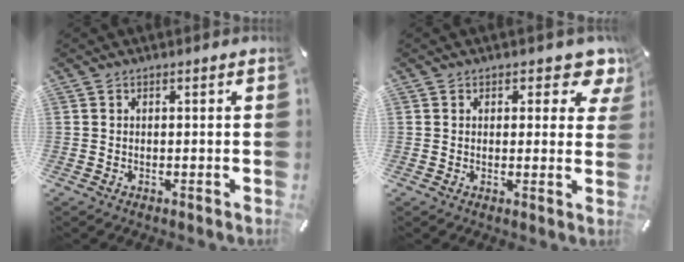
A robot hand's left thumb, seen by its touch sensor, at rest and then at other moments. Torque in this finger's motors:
{"motor_torque": [0.38, -0.18, -0.06, 0.10, -0.06]}